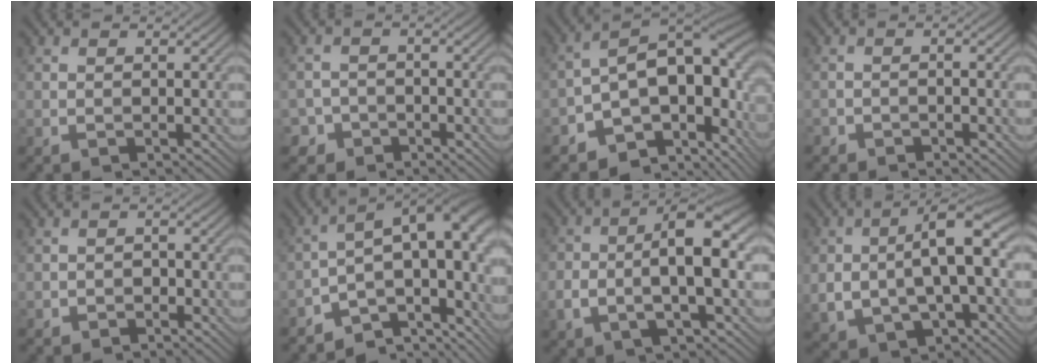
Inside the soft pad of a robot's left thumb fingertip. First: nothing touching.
{"total": 3.1, "force": [-2.0, 2.4, 0.3], "torque": [0.009, 0.003, -0.045]}
{"total": 14.7, "force": [-3.9, 8.4, 11.5], "torque": [-0.158, -0.008, -0.065]}
{"total": 1.3, "force": [-1.1, 0.6, 0.3], "torque": [-0.005, 0.001, -0.026]}
{"total": 1.6, "force": [-0.9, 1.2, 0.6], "torque": [-0.009, 0.002, -0.018]}
{"total": 13.1, "force": [-5.8, 6.2, 10.0], "torque": [-0.137, 0.008, -0.083]}
{"total": 10.4, "force": [-1.8, 4.4, 9.2], "torque": [-0.165, 0.004, -0.033]}
{"total": 12.6, "force": [-1.1, 6.8, 10.6], "torque": [-0.196, -0.007, -0.012]}